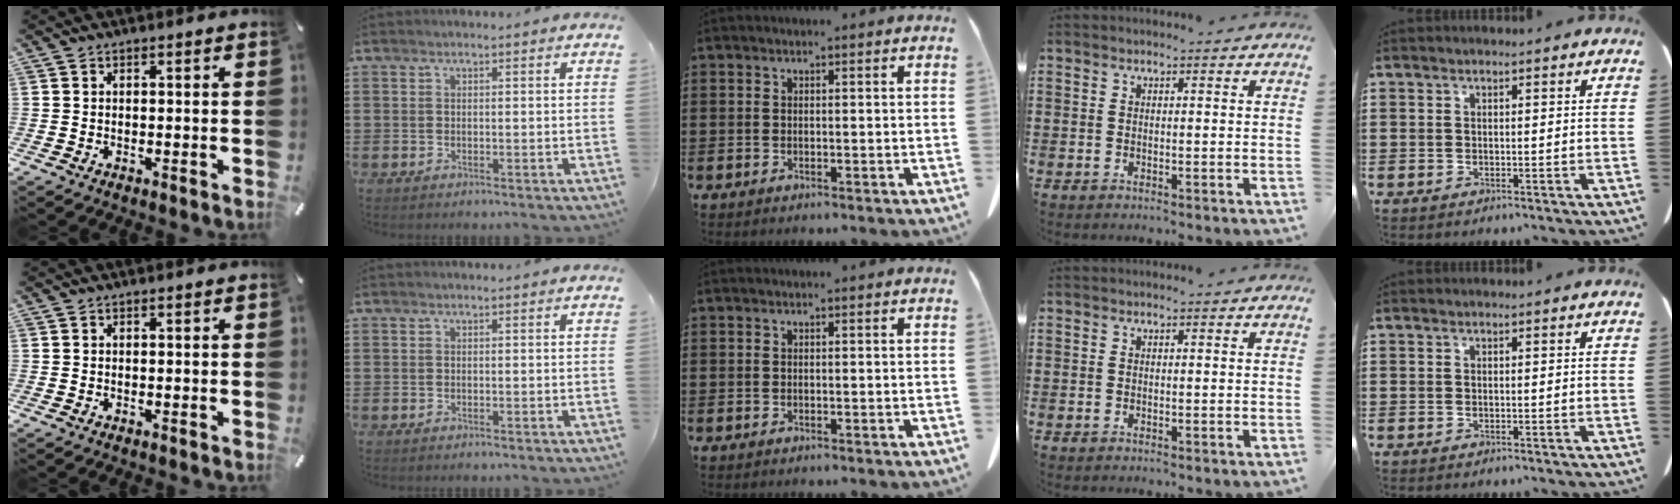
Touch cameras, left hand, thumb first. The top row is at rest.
{}